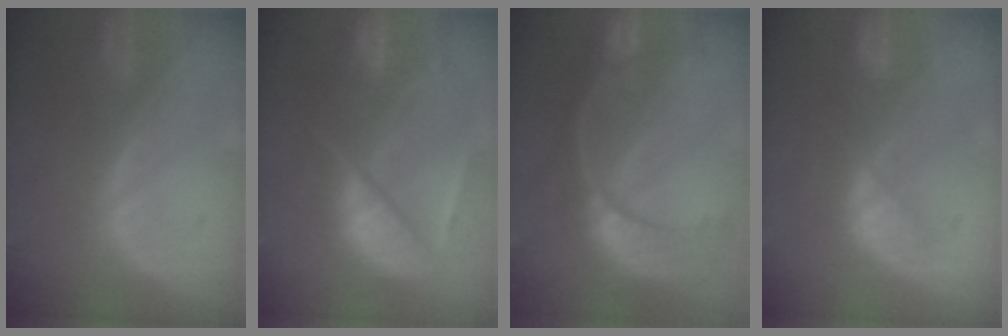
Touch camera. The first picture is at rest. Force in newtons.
{"total": 10.1, "press": 8.6, "slide": 5.3}
{"total": 11.1, "press": 9.3, "slide": 6.0}
{"total": 4.1, "press": 4.1, "slide": 0.5}